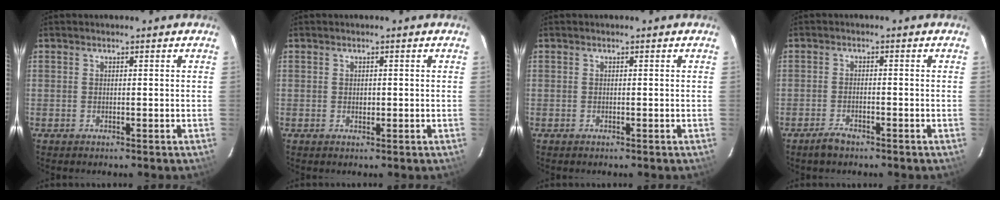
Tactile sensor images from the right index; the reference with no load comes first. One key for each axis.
{"total": 0.9, "fx": 0.0, "fy": 0.8, "fz": 0.5, "tx": -0.006, "ty": 0.002, "tz": 0.001}
{"total": 0.0}
{"total": 3.0, "fx": -2.4, "fy": 1.0, "fz": 1.5, "tx": -0.040, "ty": -0.002, "tz": -0.046}